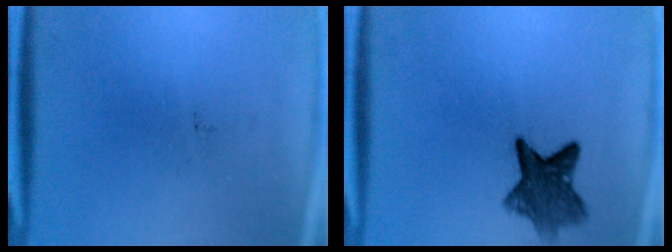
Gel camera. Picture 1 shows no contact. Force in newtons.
{"total": 7.5}